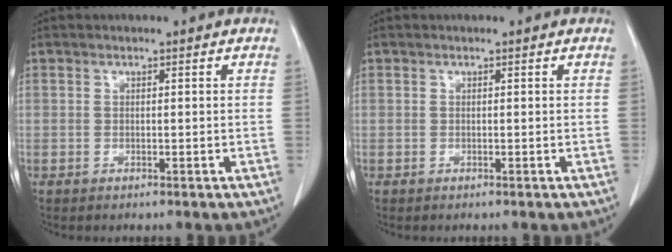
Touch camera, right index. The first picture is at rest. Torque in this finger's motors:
{"motor_torque": [0.01, 0.00, 0.00, 0.00]}